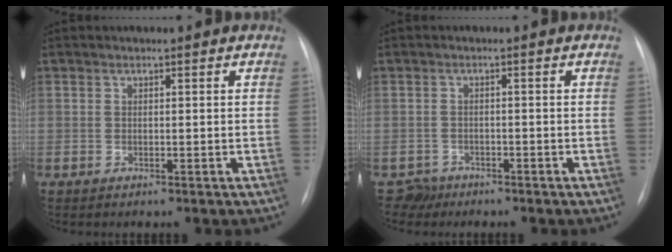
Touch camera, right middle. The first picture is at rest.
{"total": 2.1, "force": [-1.6, 1.2, -0.8], "torque": [0.015, 0.005, -0.026]}